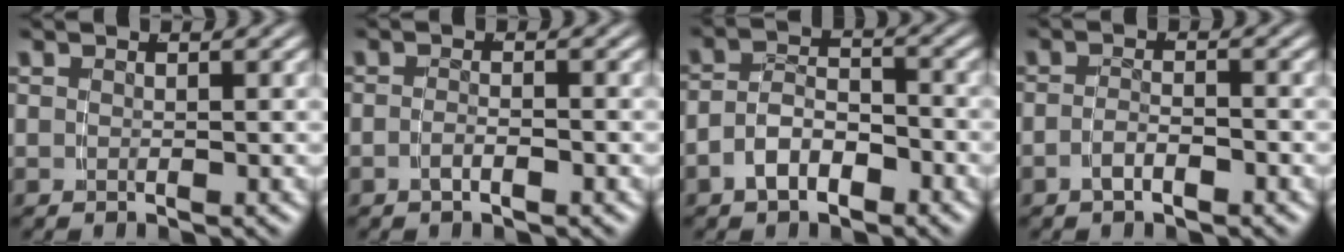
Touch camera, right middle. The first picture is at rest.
{"total": 1.4, "force": [-1.2, -0.1, 0.7], "torque": [-0.013, 0.000, -0.023]}
{"total": 4.4, "force": [-2.3, 2.9, 2.3], "torque": [-0.036, -0.006, -0.042]}
{"total": 1.9, "force": [-1.6, 0.3, 1.0], "torque": [-0.016, -0.001, -0.029]}